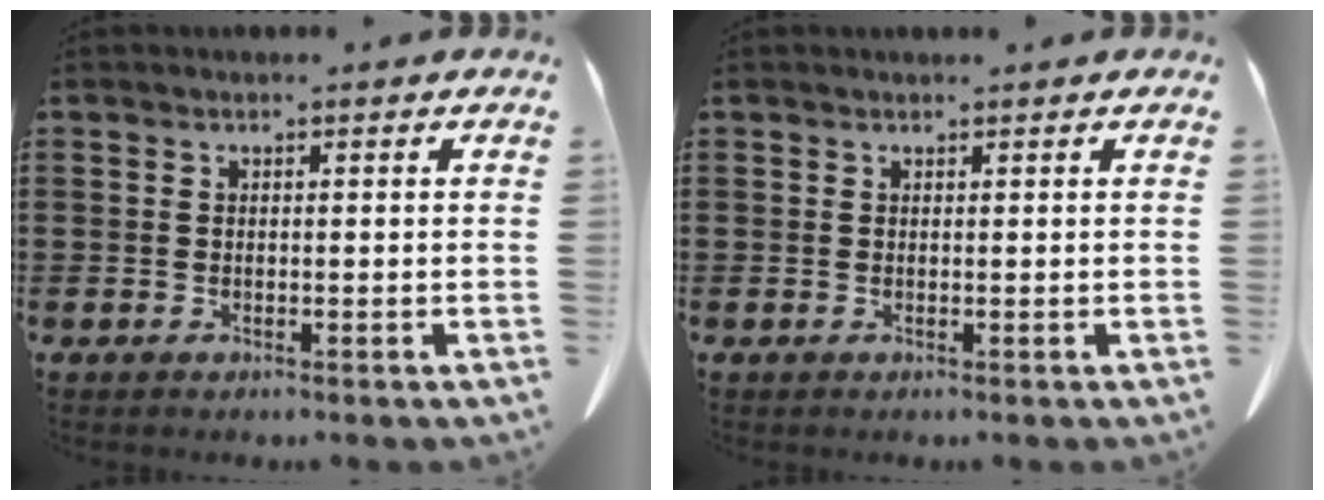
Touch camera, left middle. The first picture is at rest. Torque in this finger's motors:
{"motor_torque": [0.20, 0.02, -0.01, 0.01]}